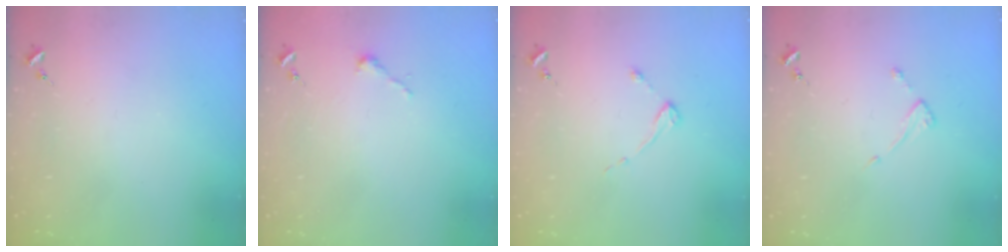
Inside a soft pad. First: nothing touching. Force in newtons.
{"total": 2.5, "press": 2.5, "slide": 0.2}
{"total": 3.1, "press": 3.1, "slide": 0.4}
{"total": 4.1, "press": 4.0, "slide": 0.4}